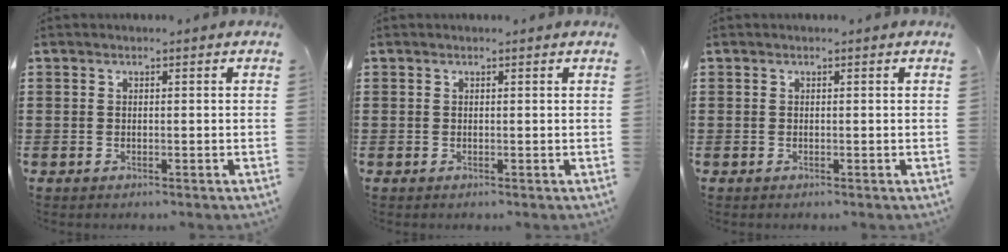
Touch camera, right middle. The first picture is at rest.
{"total": 0.0}
{"total": 0.0}